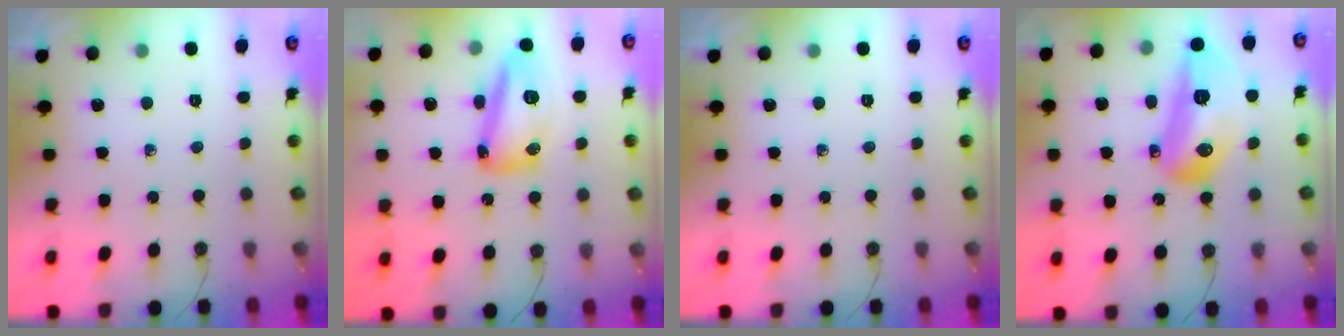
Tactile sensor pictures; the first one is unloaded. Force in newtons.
{"total": 15.6, "press": 15.6, "slide": 0.9}
{"total": 0.0}
{"total": 15.6, "press": 15.5, "slide": 1.6}